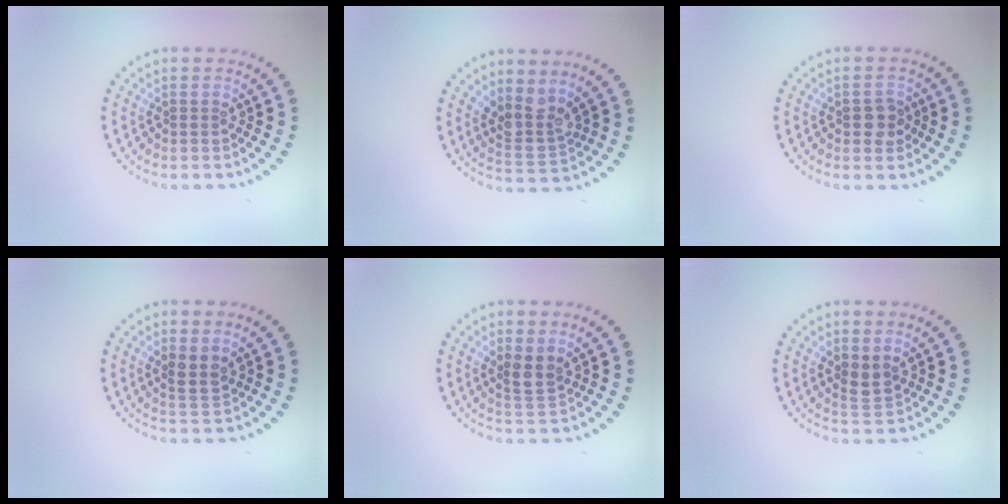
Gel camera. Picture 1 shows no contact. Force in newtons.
{"total": 3.1, "press": 2.4, "slide": 2.0}
{"total": 2.0, "press": 2.0, "slide": 0.3}
{"total": 2.1, "press": 1.9, "slide": 0.9}
{"total": 2.2, "press": 1.9, "slide": 1.1}
{"total": 1.7, "press": 1.5, "slide": 0.8}